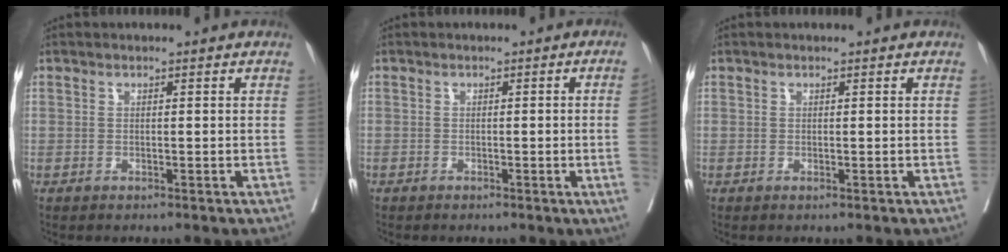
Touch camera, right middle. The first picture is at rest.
{"total": 2.7, "force": [-0.5, -1.1, 2.4], "torque": [-0.027, -0.003, -0.005]}
{"total": 0.0}